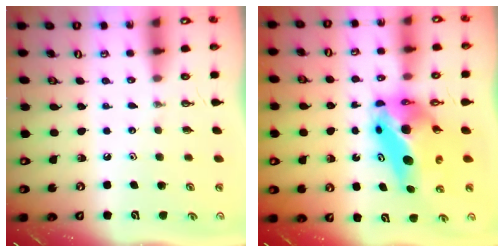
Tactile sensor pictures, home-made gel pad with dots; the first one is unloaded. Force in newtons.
{"total": 11.5, "press": 11.2, "slide": 2.4}